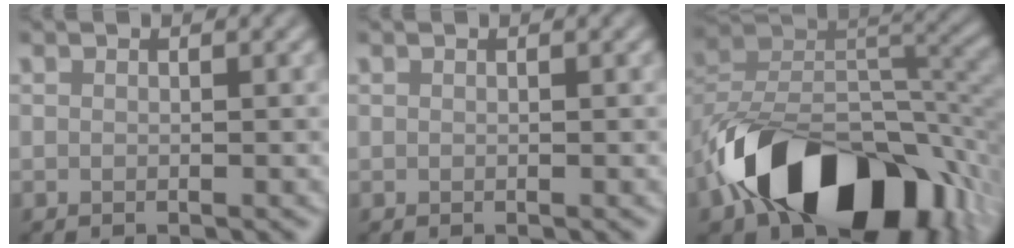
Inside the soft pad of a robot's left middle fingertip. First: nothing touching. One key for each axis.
{"total": 0.0}
{"total": 14.3, "fx": -8.3, "fy": 8.5, "fz": 8.1, "tx": -0.126, "ty": -0.001, "tz": -0.146}